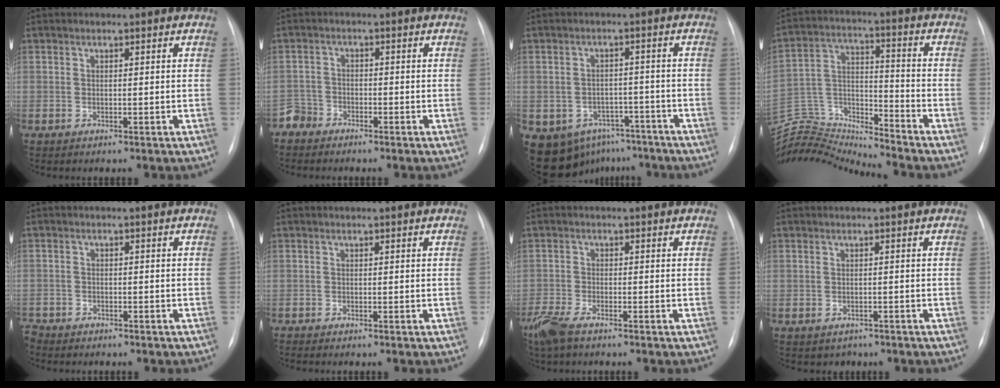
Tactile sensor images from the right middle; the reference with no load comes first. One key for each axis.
{"total": 2.6, "fx": -2.2, "fy": 1.1, "fz": -0.8, "tx": 0.020, "ty": 0.002, "tz": -0.045}
{"total": 11.6, "fx": -7.8, "fy": 8.0, "fz": 3.0, "tx": -0.052, "ty": 0.021, "tz": -0.096}
{"total": 16.0, "fx": -16.0, "fy": -0.9, "fz": 1.3, "tx": -0.025, "ty": 0.035, "tz": -0.289}
{"total": 5.6, "fx": -4.7, "fy": 2.6, "fz": 1.4, "tx": -0.022, "ty": -0.003, "tz": -0.070}
{"total": 1.1, "fx": -1.0, "fy": 0.0, "fz": 0.4, "tx": -0.004, "ty": -0.003, "tz": -0.011}
{"total": 5.1, "fx": -4.1, "fy": 1.2, "fz": 2.9, "tx": -0.068, "ty": -0.014, "tz": -0.080}
{"total": 2.5, "fx": -1.7, "fy": 1.8, "fz": -0.1, "tx": -0.002, "ty": 0.009, "tz": -0.023}